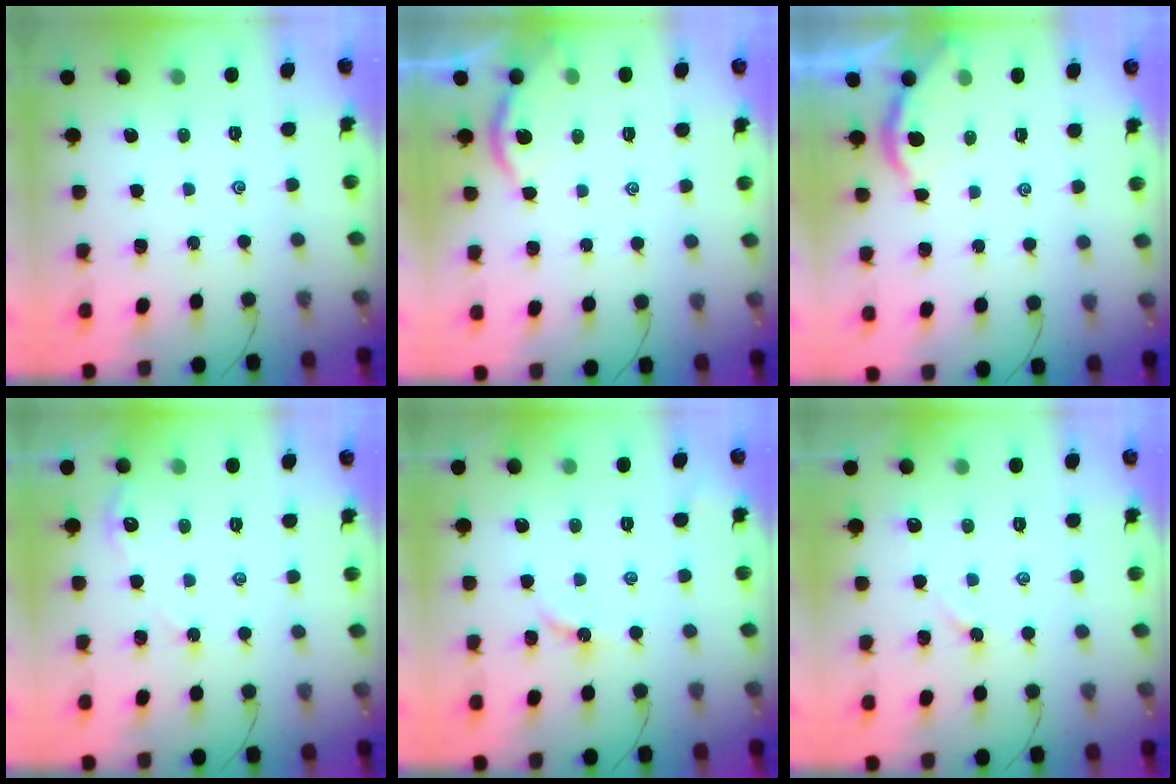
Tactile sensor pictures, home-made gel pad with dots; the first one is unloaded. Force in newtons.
{"total": 2.7, "press": 2.7, "slide": 0.2}
{"total": 2.3, "press": 2.2, "slide": 0.3}
{"total": 3.4, "press": 3.4, "slide": 0.4}
{"total": 2.6, "press": 2.6, "slide": 0.3}
{"total": 3.1, "press": 3.1, "slide": 0.5}